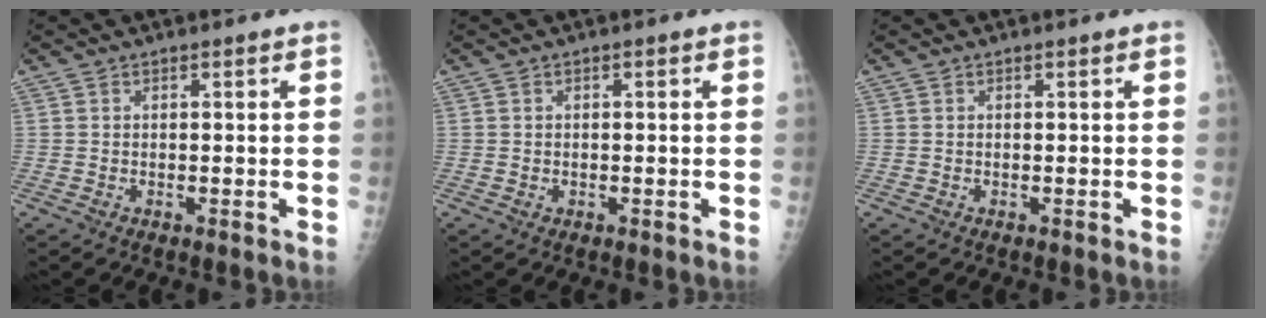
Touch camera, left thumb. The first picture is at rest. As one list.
[{"total": 0.8, "force": [-0.1, 0.7, 0.4], "torque": [-0.001, 0.001, -0.002]}, {"total": 0.0}]